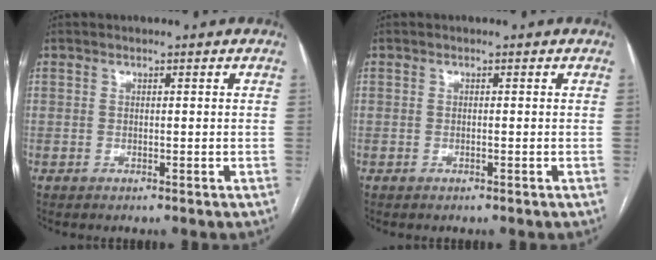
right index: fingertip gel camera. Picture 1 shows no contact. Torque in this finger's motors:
{"motor_torque": [-0.01, 0.04, 0.02, 0.00]}